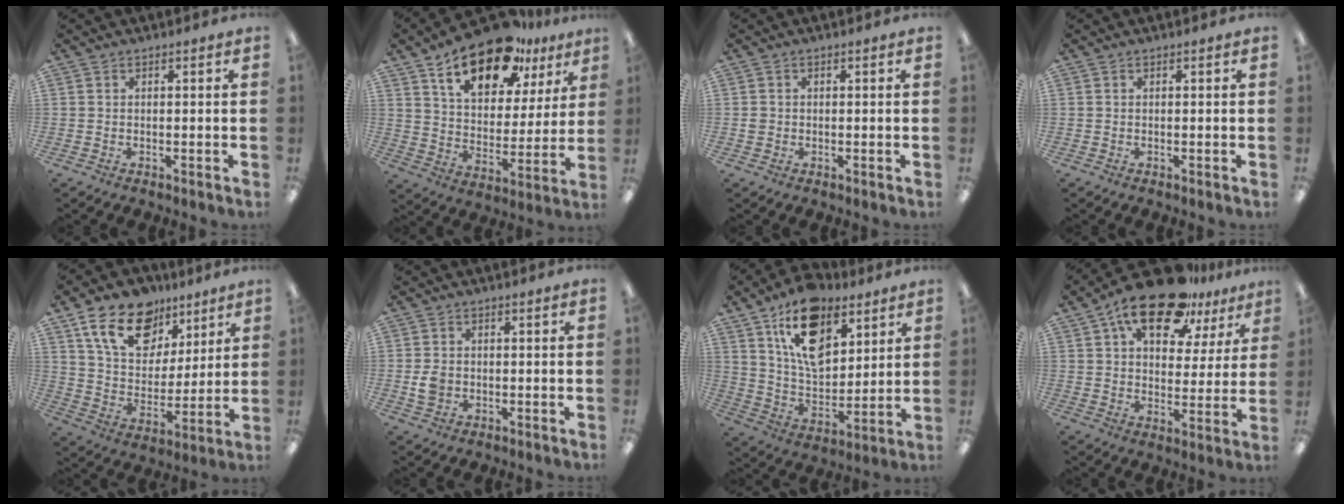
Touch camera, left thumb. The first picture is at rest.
{"total": 19.5, "force": [13.4, 9.3, 10.7], "torque": [-0.176, -0.069, 0.231]}
{"total": 1.3, "force": [-0.2, 1.2, 0.2], "torque": [-0.003, 0.005, -0.006]}
{"total": 0.0}
{"total": 17.5, "force": [10.4, 11.3, 8.4], "torque": [-0.147, -0.041, 0.192]}
{"total": 3.7, "force": [-0.4, 3.1, 2.0], "torque": [-0.027, 0.003, -0.008]}
{"total": 17.6, "force": [10.2, 10.3, 9.9], "torque": [-0.161, -0.041, 0.185]}
{"total": 17.1, "force": [12.0, 7.3, 9.8], "torque": [-0.171, -0.059, 0.207]}